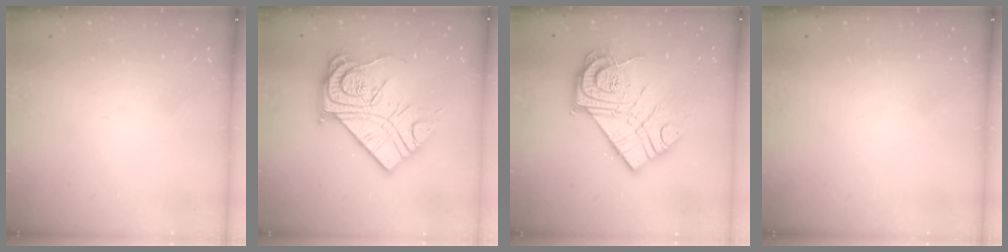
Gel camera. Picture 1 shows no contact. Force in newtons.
{"total": 20.5, "press": 20.4, "slide": 1.9}
{"total": 19.5, "press": 19.4, "slide": 1.8}
{"total": 0.0}